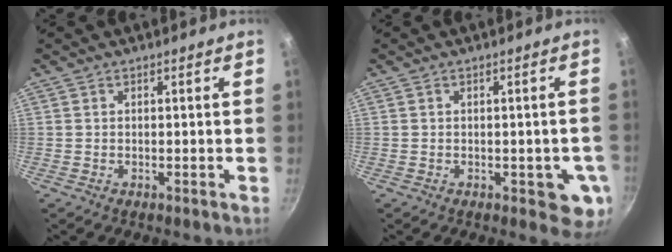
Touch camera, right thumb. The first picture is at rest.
{"total": 6.0, "force": [-1.3, 3.0, 5.0], "torque": [-0.032, -0.001, -0.014]}